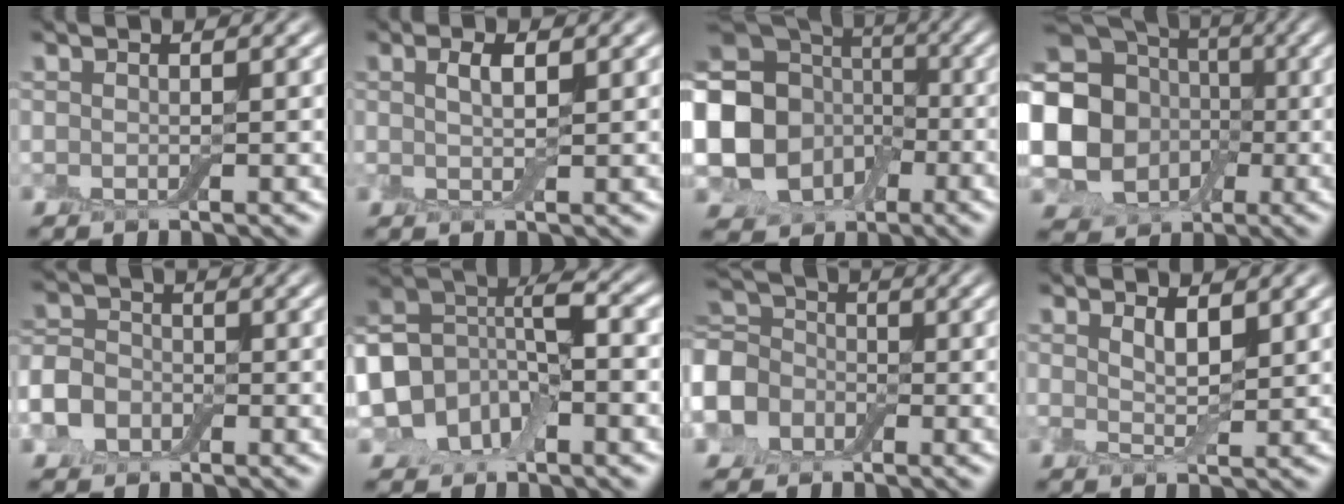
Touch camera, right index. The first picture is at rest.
{"total": 1.8, "force": [0.6, 0.4, 1.7], "torque": [-0.033, -0.002, 0.010]}
{"total": 13.4, "force": [-2.7, 11.1, 7.1], "torque": [-0.143, -0.023, -0.075]}
{"total": 14.4, "force": [-0.3, 12.8, 6.5], "torque": [-0.149, -0.007, -0.035]}
{"total": 5.9, "force": [-2.6, 4.7, 2.4], "torque": [-0.043, -0.009, -0.071]}
{"total": 8.6, "force": [-2.7, 5.9, 5.6], "torque": [-0.099, 0.009, -0.065]}
{"total": 7.4, "force": [-2.3, 6.0, 3.6], "torque": [-0.094, -0.003, -0.062]}
{"total": 1.8, "force": [1.1, 0.4, 1.4], "torque": [-0.028, -0.008, 0.020]}